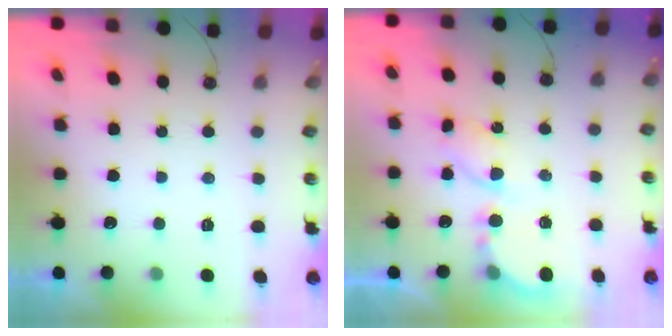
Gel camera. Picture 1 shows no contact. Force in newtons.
{"total": 6.7, "press": 6.7, "slide": 0.2}